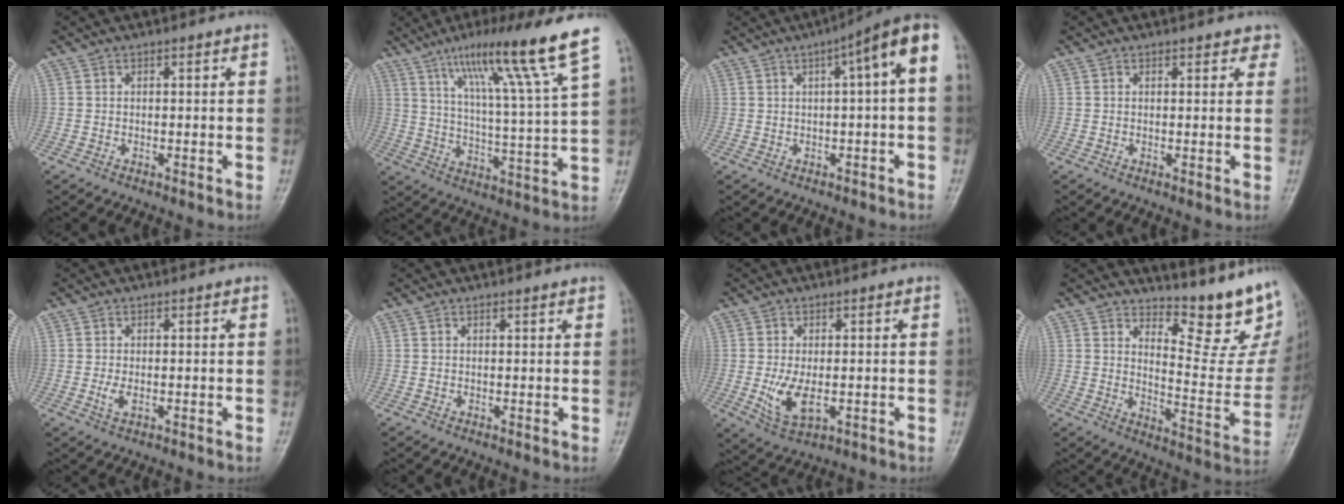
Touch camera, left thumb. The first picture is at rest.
{"total": 17.4, "force": [11.1, 0.4, 13.4], "torque": [-0.203, -0.052, 0.175]}
{"total": 8.1, "force": [1.6, 1.4, 7.9], "torque": [-0.112, 0.030, 0.016]}
{"total": 2.5, "force": [2.1, 1.3, 0.7], "torque": [0.022, -0.004, 0.014]}
{"total": 1.9, "force": [-0.1, 1.1, 1.6], "torque": [-0.035, -0.007, -0.001]}
{"total": 0.9, "force": [0.8, 0.3, 0.4], "torque": [-0.005, -0.004, 0.010]}
{"total": 6.2, "force": [-0.8, 3.4, 5.1], "torque": [-0.099, -0.017, -0.005]}
{"total": 14.4, "force": [11.9, 3.4, 7.3], "torque": [-0.063, -0.119, 0.163]}